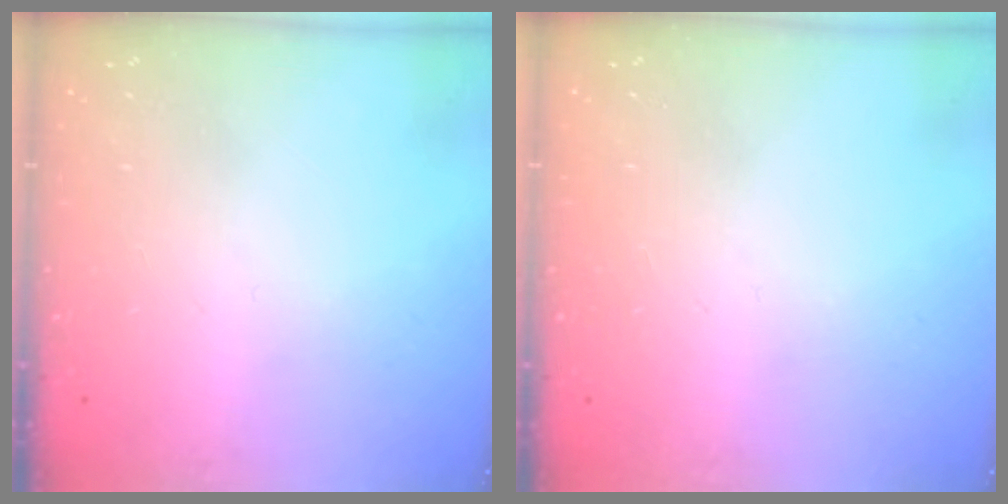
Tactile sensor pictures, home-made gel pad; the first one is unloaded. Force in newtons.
{"total": 0.0}